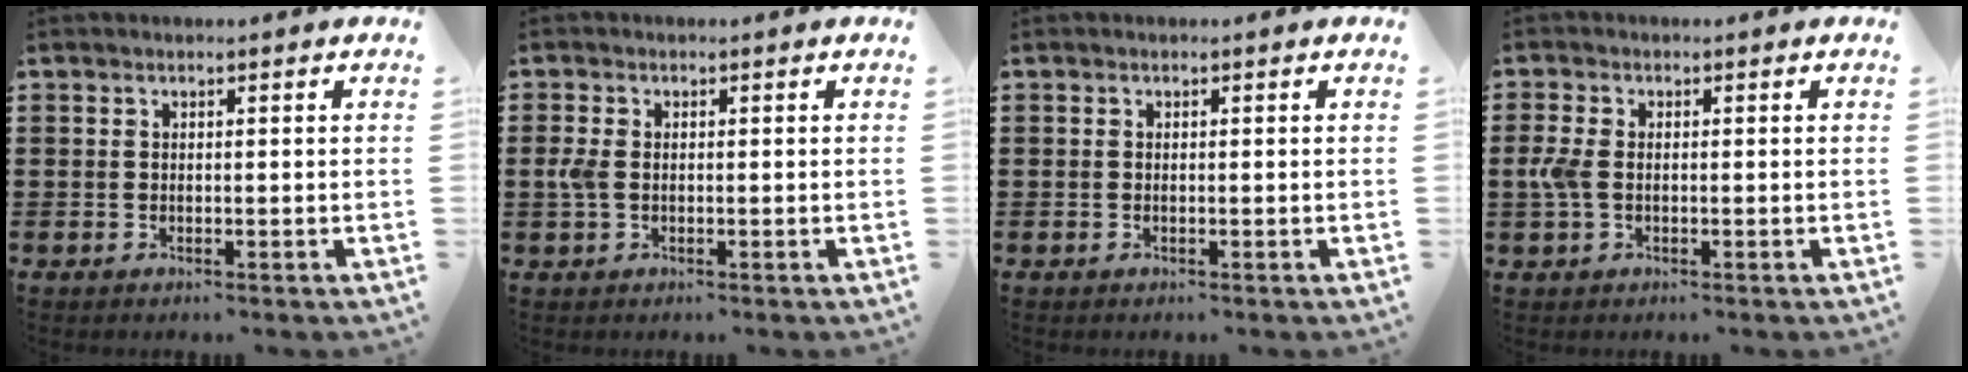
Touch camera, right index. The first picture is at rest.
{"total": 2.6, "force": [-0.2, 1.5, 2.1], "torque": [-0.065, -0.003, -0.012]}
{"total": 0.0}
{"total": 3.3, "force": [-0.4, 1.8, 2.7], "torque": [-0.074, -0.004, -0.014]}